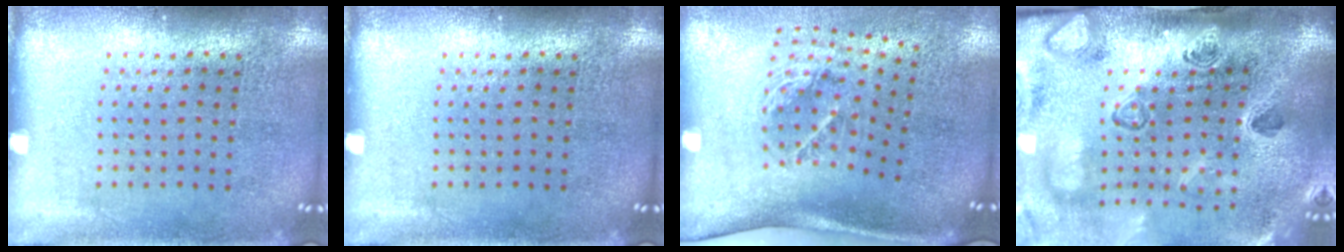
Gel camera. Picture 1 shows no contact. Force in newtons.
{"total": 0.0}
{"total": 2.1, "press": 1.3, "slide": 1.7}
{"total": 4.6, "press": 3.2, "slide": 3.2}